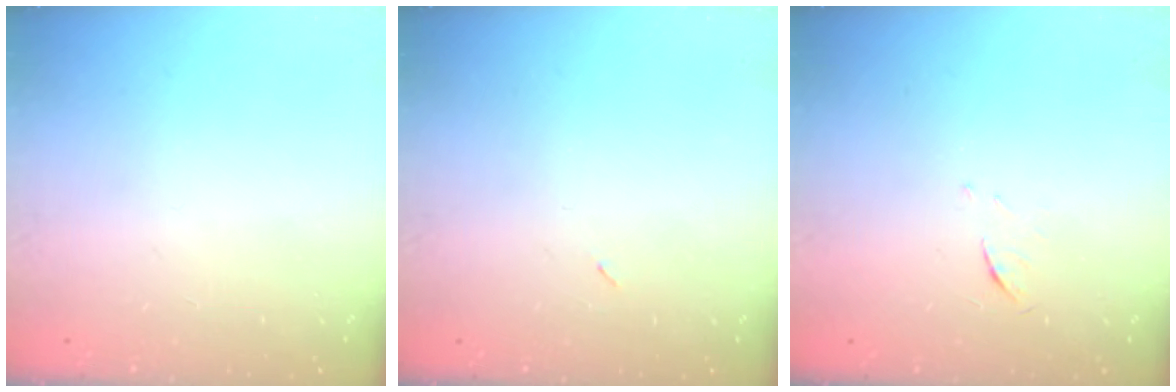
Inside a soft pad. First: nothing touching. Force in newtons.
{"total": 2.2, "press": 2.1, "slide": 0.9}
{"total": 5.0, "press": 4.9, "slide": 0.4}